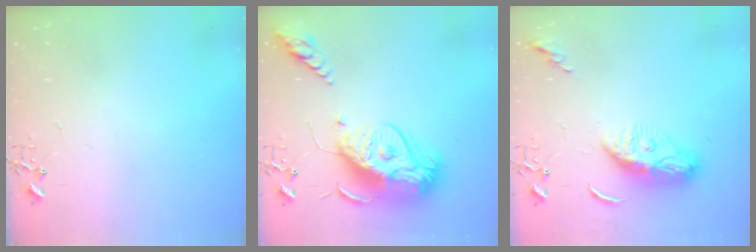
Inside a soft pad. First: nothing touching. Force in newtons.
{"total": 18.8, "press": 18.7, "slide": 1.8}
{"total": 9.9, "press": 9.9, "slide": 1.1}